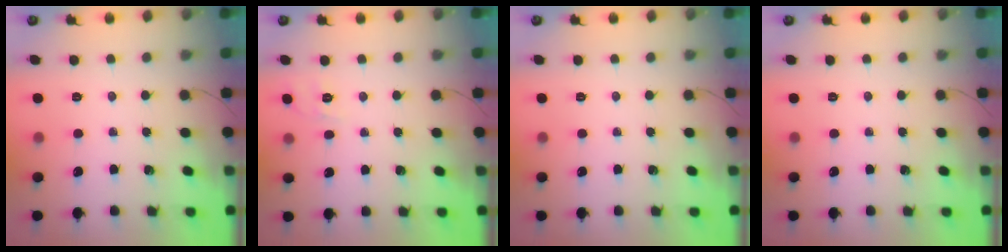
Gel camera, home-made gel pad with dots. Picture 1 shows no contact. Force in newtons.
{"total": 1.6, "press": 0.0, "slide": 1.6}
{"total": 0.0}
{"total": 0.0}